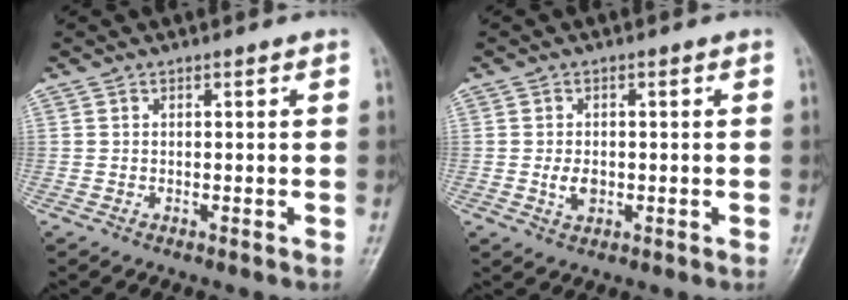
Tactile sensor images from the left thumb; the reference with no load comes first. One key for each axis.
{"total": 3.0, "fx": -0.5, "fy": 2.0, "fz": 2.2, "tx": -0.038, "ty": -0.001, "tz": -0.006}